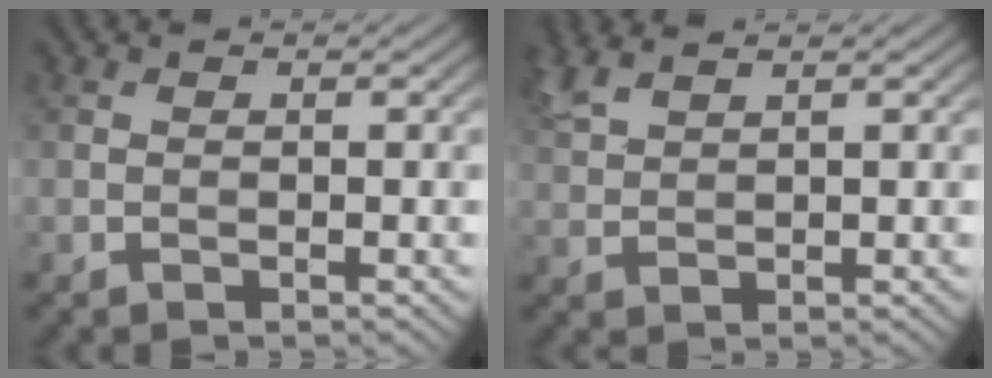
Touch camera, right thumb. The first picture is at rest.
{"total": 3.3, "force": [2.7, 0.5, 1.7], "torque": [-0.051, 0.014, 0.065]}